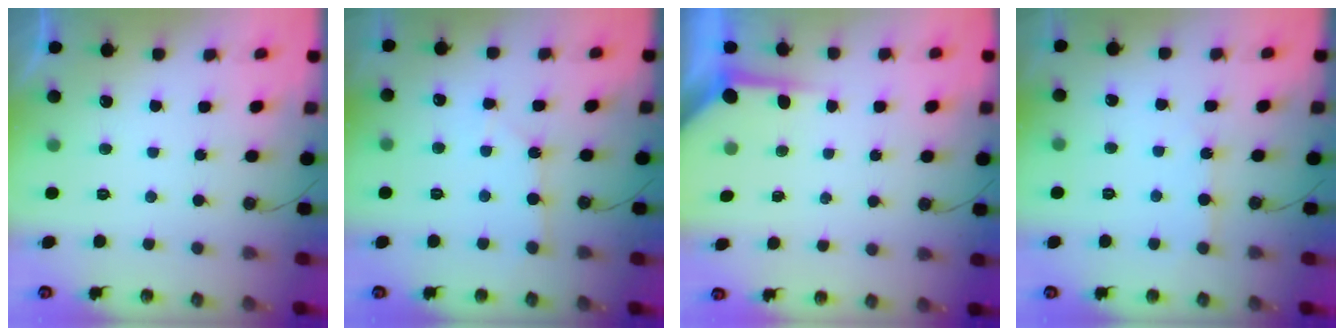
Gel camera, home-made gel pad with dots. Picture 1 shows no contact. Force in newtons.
{"total": 3.0, "press": 2.9, "slide": 0.4}
{"total": 3.8, "press": 3.8, "slide": 0.2}
{"total": 4.6, "press": 4.6, "slide": 0.6}